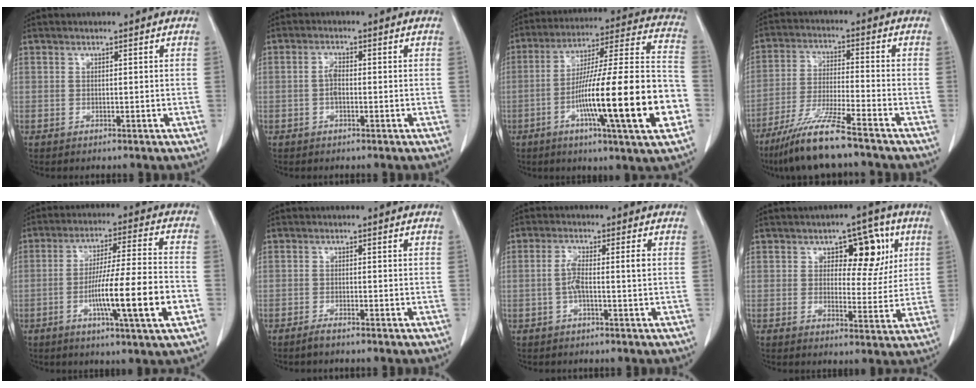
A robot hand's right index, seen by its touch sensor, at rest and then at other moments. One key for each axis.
{"total": 2.1, "fx": -0.3, "fy": 0.9, "fz": 1.9, "tx": -0.039, "ty": 0.004, "tz": -0.008}
{"total": 24.2, "fx": -7.2, "fy": 0.8, "fz": 23.1, "tx": -0.328, "ty": -0.004, "tz": -0.119}
{"total": 10.3, "fx": -7.9, "fy": -0.3, "fz": 6.6, "tx": -0.130, "ty": -0.033, "tz": -0.150}
{"total": 14.6, "fx": -4.5, "fy": -0.1, "fz": 13.9, "tx": -0.237, "ty": -0.006, "tz": -0.076}
{"total": 1.4, "fx": -1.2, "fy": 0.0, "fz": 0.7, "tx": -0.017, "ty": -0.001, "tz": -0.022}
{"total": 3.8, "fx": -0.4, "fy": 0.3, "fz": 3.7, "tx": -0.076, "ty": 0.009, "tz": -0.008}
{"total": 8.0, "fx": 2.9, "fy": 4.0, "fz": 6.3, "tx": -0.068, "ty": 0.018, "tz": 0.037}